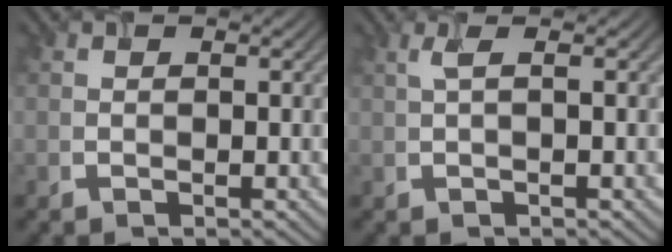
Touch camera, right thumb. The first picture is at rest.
{"total": 1.4, "force": [0.2, 0.2, 1.4], "torque": [-0.032, 0.006, 0.002]}